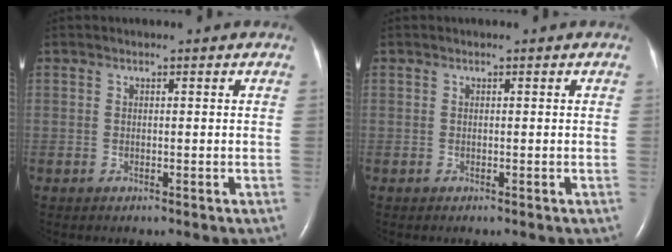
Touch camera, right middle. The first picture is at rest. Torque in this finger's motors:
{"motor_torque": [0.14, -0.42, 0.00, 0.01]}